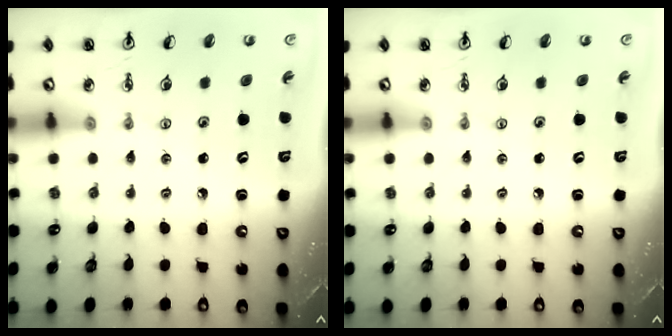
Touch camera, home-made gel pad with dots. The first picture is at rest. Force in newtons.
{"total": 0.0}